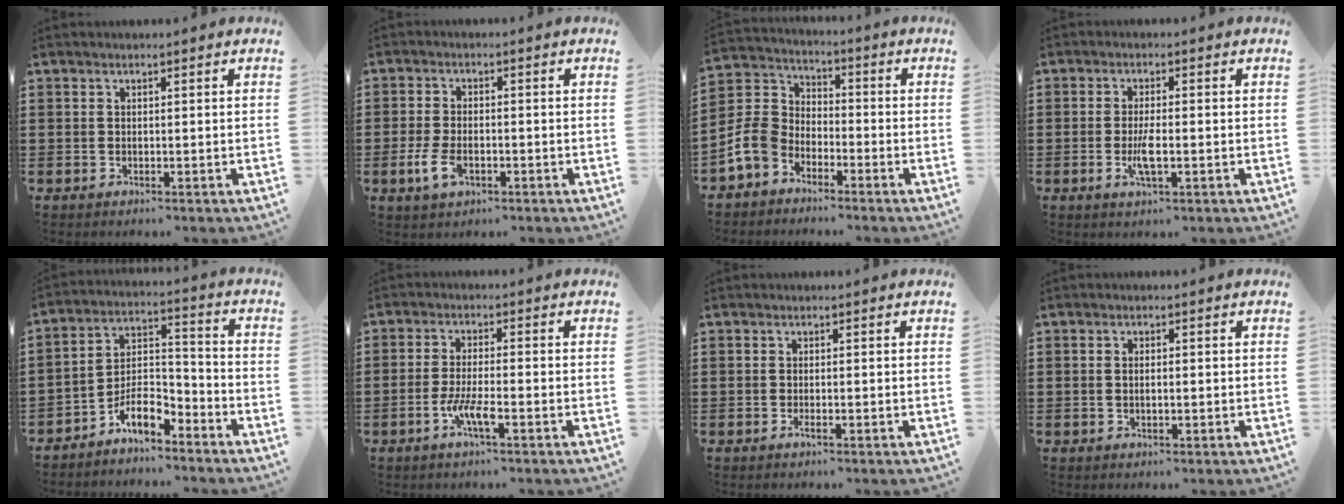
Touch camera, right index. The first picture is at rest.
{"total": 4.2, "force": [-1.4, 2.2, 3.3], "torque": [-0.084, -0.009, -0.030]}
{"total": 6.8, "force": [-4.0, 4.9, 2.6], "torque": [-0.095, 0.012, -0.088]}
{"total": 3.8, "force": [-1.0, 0.9, 3.5], "torque": [-0.075, -0.004, -0.022]}
{"total": 7.4, "force": [-5.9, 2.5, 3.7], "torque": [-0.074, 0.005, -0.114]}
{"total": 4.7, "force": [-2.3, 0.6, 4.0], "torque": [-0.095, -0.011, -0.049]}
{"total": 0.7, "force": [-0.4, 0.0, 0.6], "torque": [-0.013, -0.007, -0.006]}
{"total": 1.4, "force": [-0.2, 0.3, 1.3], "torque": [-0.025, -0.001, -0.003]}